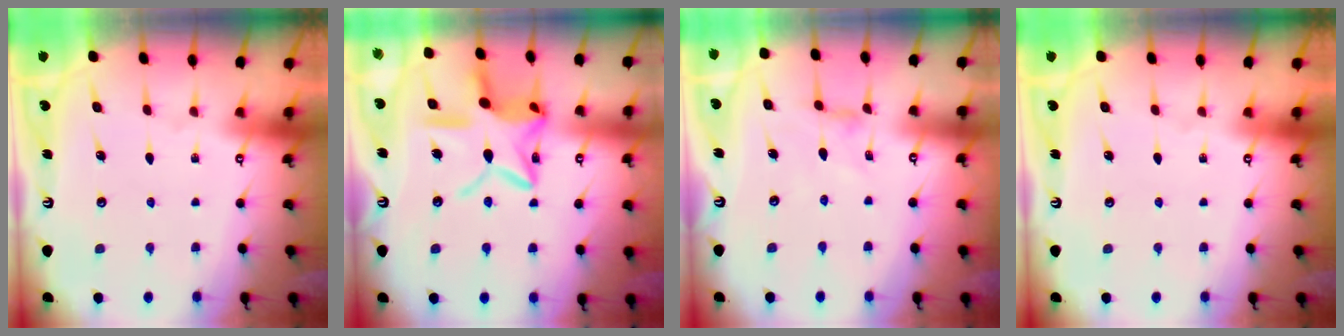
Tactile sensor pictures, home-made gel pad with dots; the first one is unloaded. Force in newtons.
{"total": 16.0, "press": 15.9, "slide": 1.2}
{"total": 0.9, "press": 0.8, "slide": 0.3}
{"total": 0.0}